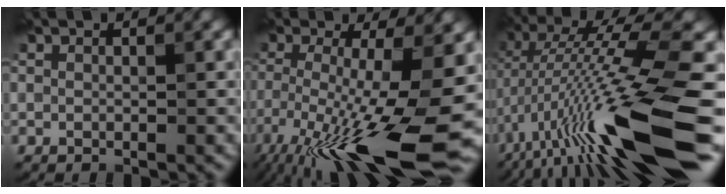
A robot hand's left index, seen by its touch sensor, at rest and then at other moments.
{"total": 15.0, "force": [-6.4, 3.2, 13.2], "torque": [-0.238, -0.024, -0.110]}
{"total": 15.0, "force": [-4.9, 2.3, 14.0], "torque": [-0.250, 0.017, -0.072]}